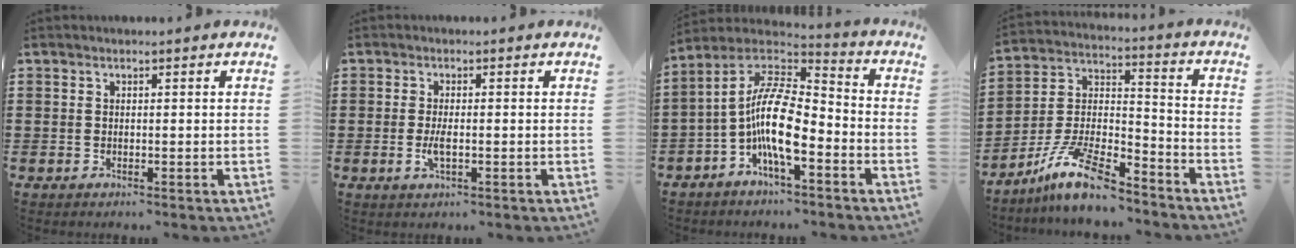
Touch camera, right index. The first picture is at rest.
{"total": 2.7, "force": [-0.6, 0.6, 2.6], "torque": [-0.061, -0.010, -0.013]}
{"total": 11.9, "force": [-3.4, 4.3, 10.6], "torque": [-0.231, -0.001, -0.068]}
{"total": 12.1, "force": [-9.5, 2.7, 6.8], "torque": [-0.149, 0.021, -0.191]}